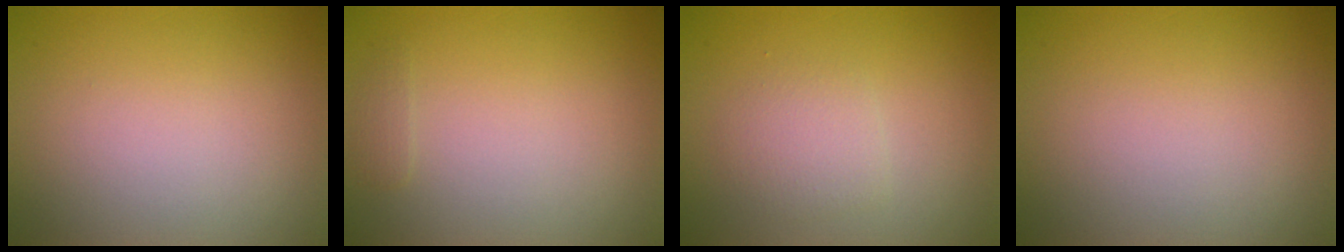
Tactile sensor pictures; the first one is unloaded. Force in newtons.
{"total": 0.7, "press": 0.7, "slide": 0.1}
{"total": 1.9, "press": 1.9, "slide": 0.1}
{"total": 0.0}